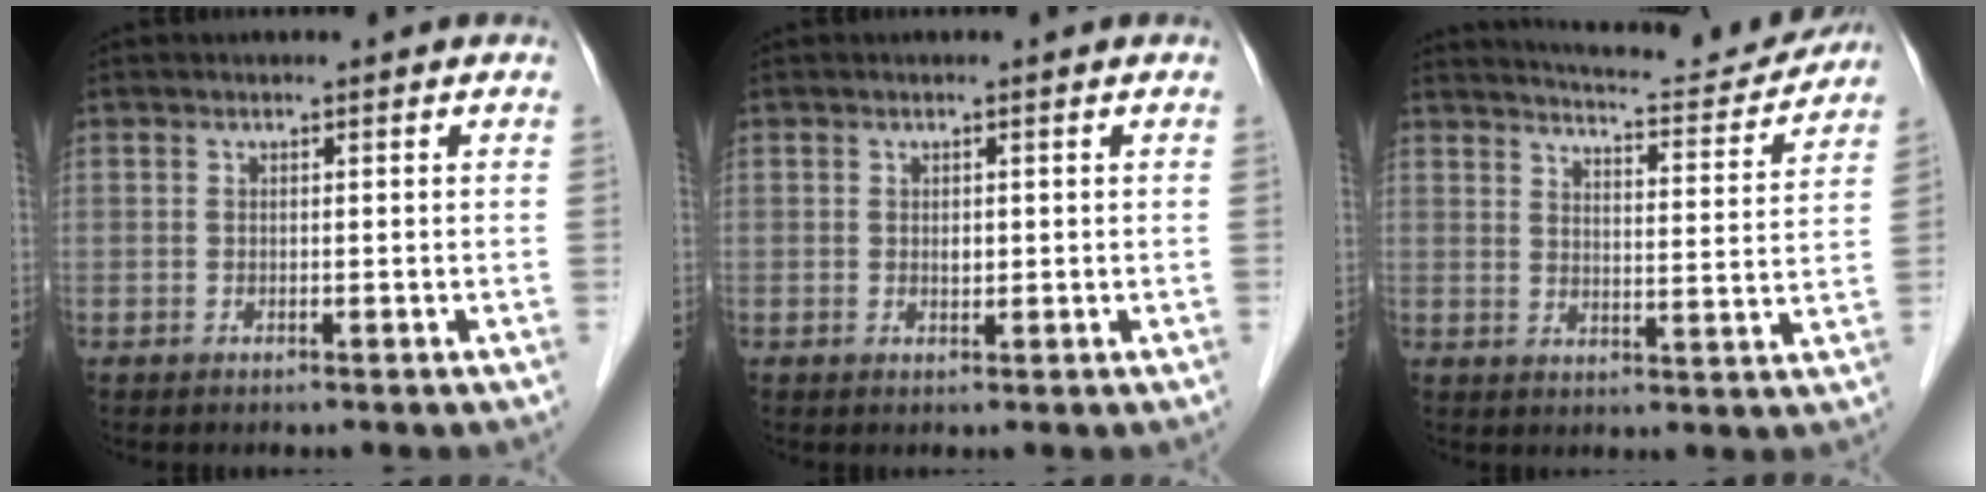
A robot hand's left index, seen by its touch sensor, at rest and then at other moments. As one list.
[{"total": 0.7, "force": [0.0, 0.5, 0.5], "torque": [-0.006, -0.003, -0.001]}, {"total": 13.5, "force": [13.1, 0.8, 3.4], "torque": [-0.054, -0.023, 0.168]}]